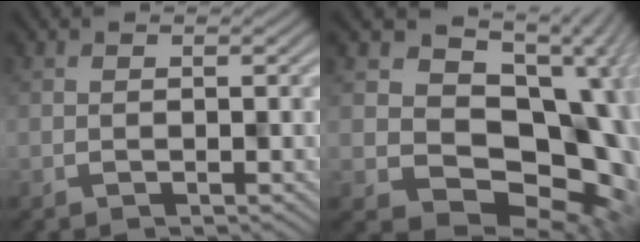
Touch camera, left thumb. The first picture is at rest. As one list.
[{"total": 14.5, "force": [0.8, 11.3, 9.1], "torque": [-0.097, -0.036, 0.046]}]